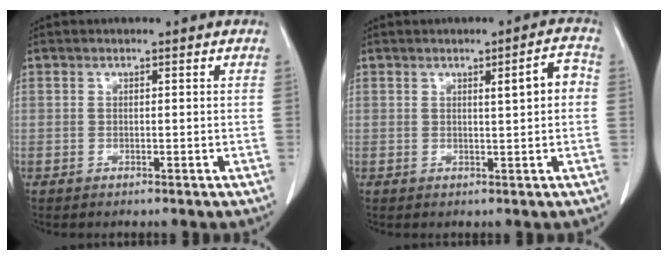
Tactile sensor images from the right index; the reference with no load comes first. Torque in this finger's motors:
{"motor_torque": [0.10, 0.04, 0.04, 0.03]}